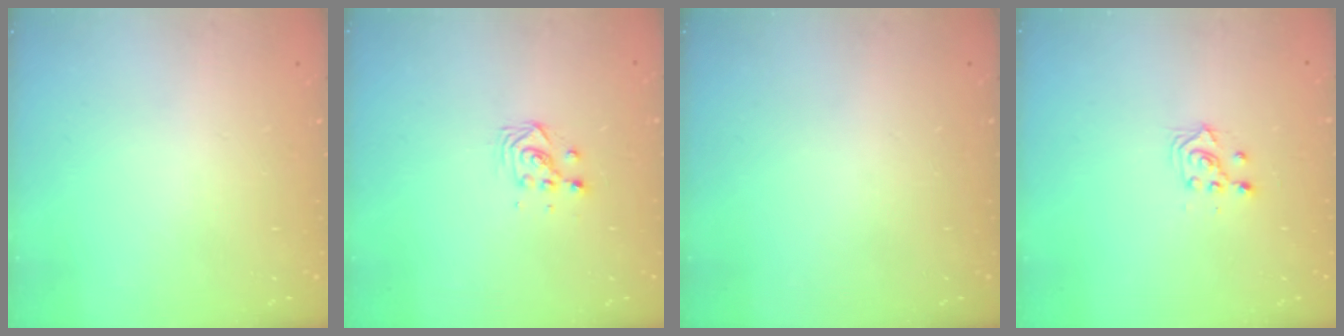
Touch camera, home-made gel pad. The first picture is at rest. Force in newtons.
{"total": 3.3, "press": 3.3, "slide": 0.3}
{"total": 0.0}
{"total": 3.2, "press": 3.1, "slide": 0.9}